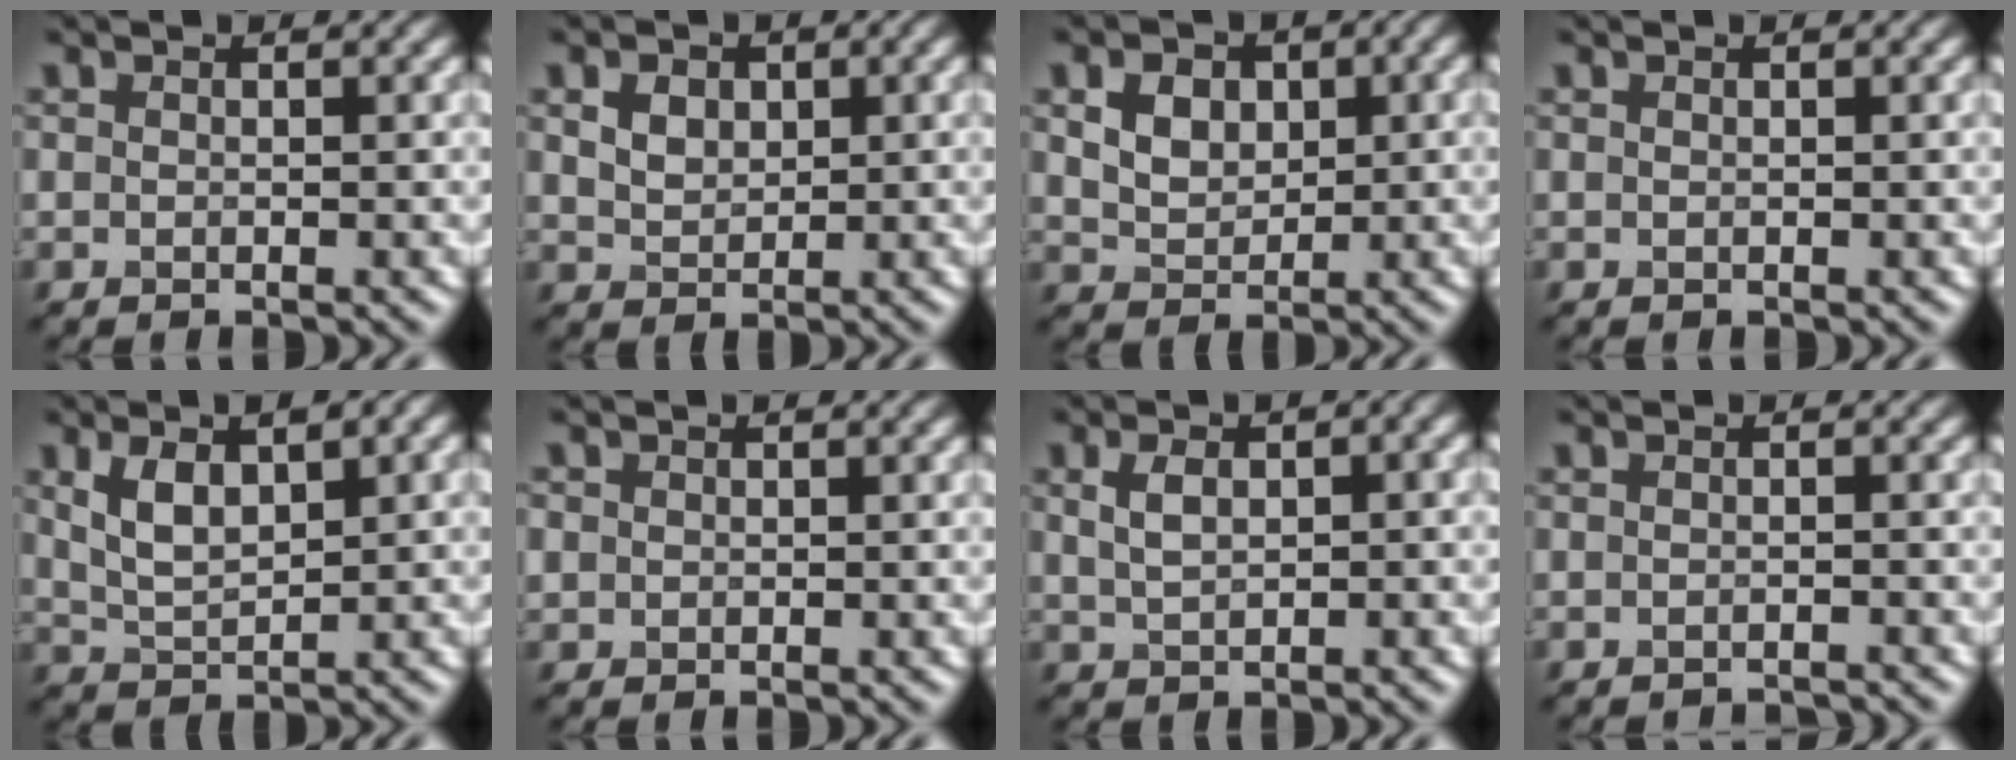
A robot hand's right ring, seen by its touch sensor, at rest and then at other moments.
{"total": 2.7, "force": [1.0, 2.0, 1.5], "torque": [-0.027, 0.002, 0.014]}
{"total": 3.9, "force": [1.2, 2.8, 2.3], "torque": [-0.044, 0.000, 0.017]}
{"total": 0.0}
{"total": 4.8, "force": [1.8, 2.3, 3.9], "torque": [-0.081, 0.001, 0.036]}
{"total": 0.9, "force": [0.2, 0.9, 0.1], "torque": [0.003, -0.001, 0.002]}
{"total": 4.0, "force": [1.1, 2.1, 3.3], "torque": [-0.058, 0.007, 0.023]}
{"total": 1.8, "force": [-1.7, 0.1, 0.3], "torque": [0.006, -0.003, -0.024]}